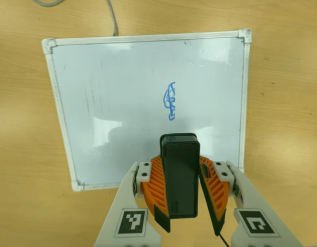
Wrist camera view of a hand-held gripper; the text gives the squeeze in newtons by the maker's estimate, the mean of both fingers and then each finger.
{"total": 9.2, "left": 9.1, "right": 9.2}